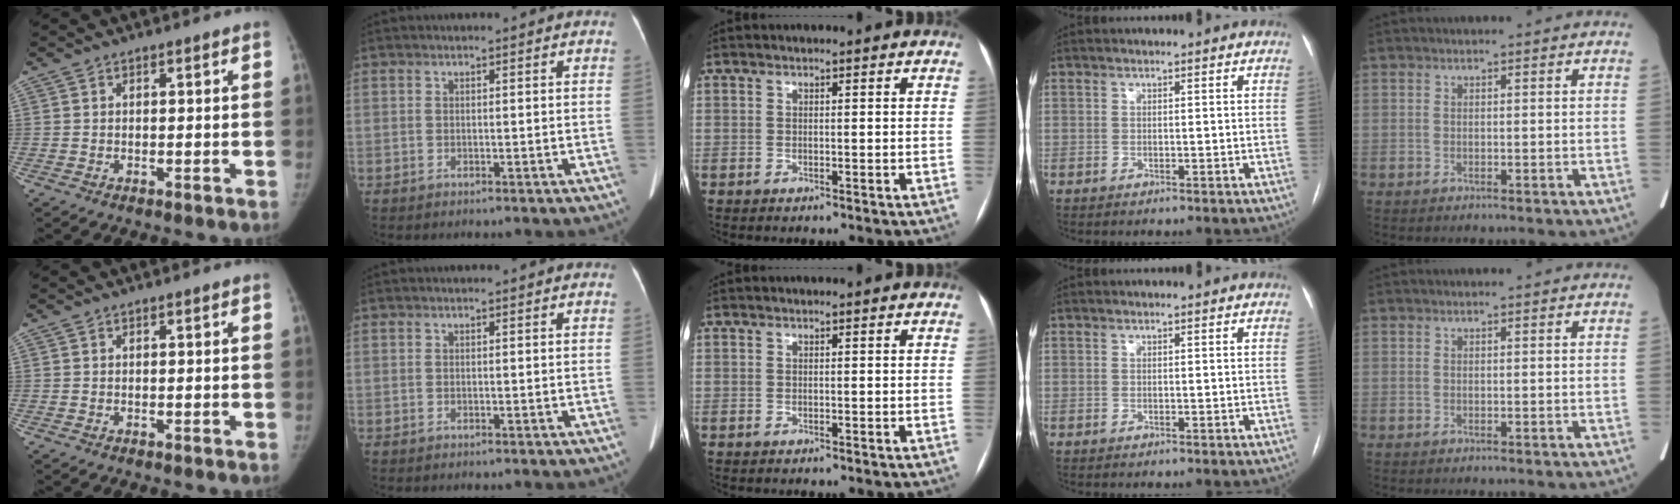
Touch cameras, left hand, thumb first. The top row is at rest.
{}